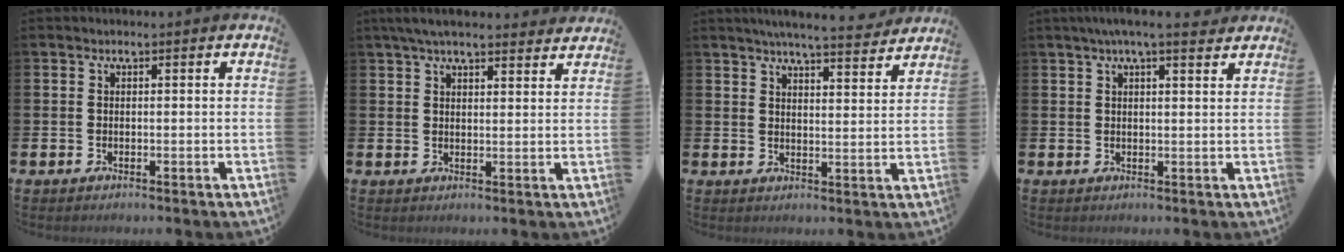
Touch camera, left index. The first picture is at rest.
{"total": 4.8, "force": [4.4, 0.9, 1.7], "torque": [-0.043, -0.011, 0.082]}
{"total": 5.9, "force": [5.7, 0.0, 1.5], "torque": [-0.030, -0.034, 0.098]}
{"total": 3.9, "force": [3.4, 0.2, 2.0], "torque": [-0.033, -0.010, 0.057]}